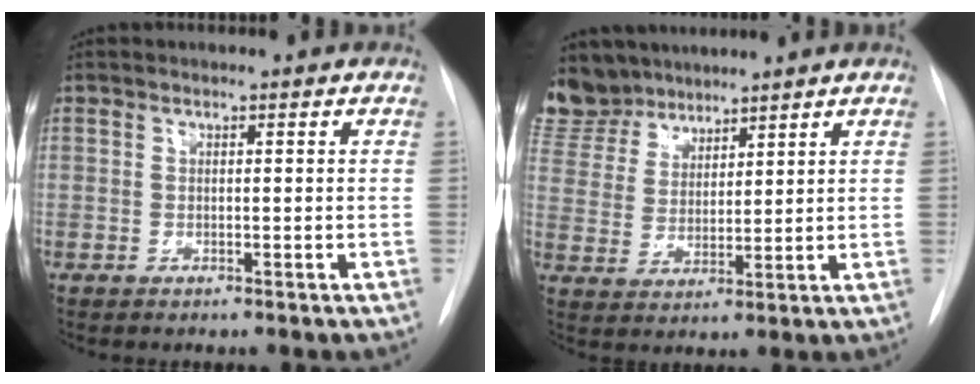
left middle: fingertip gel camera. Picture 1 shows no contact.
{"total": 10.4, "force": [9.2, 4.8, 1.2], "torque": [-0.033, 0.014, 0.193]}